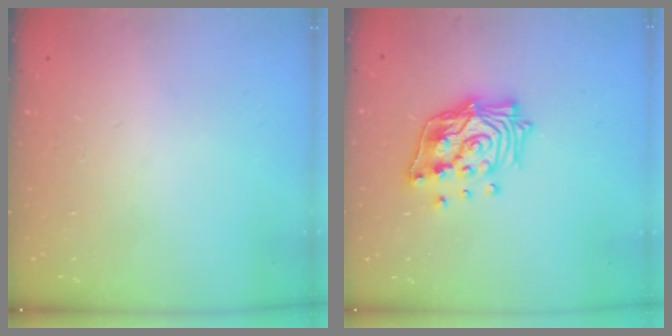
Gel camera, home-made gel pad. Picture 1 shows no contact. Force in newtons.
{"total": 14.6, "press": 14.5, "slide": 1.8}